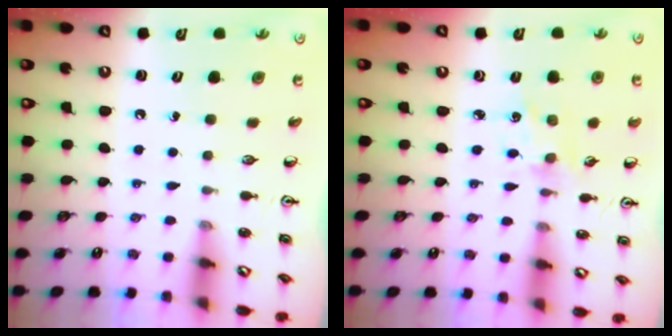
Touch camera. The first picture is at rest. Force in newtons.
{"total": 1.1, "press": 1.1, "slide": 0.1}